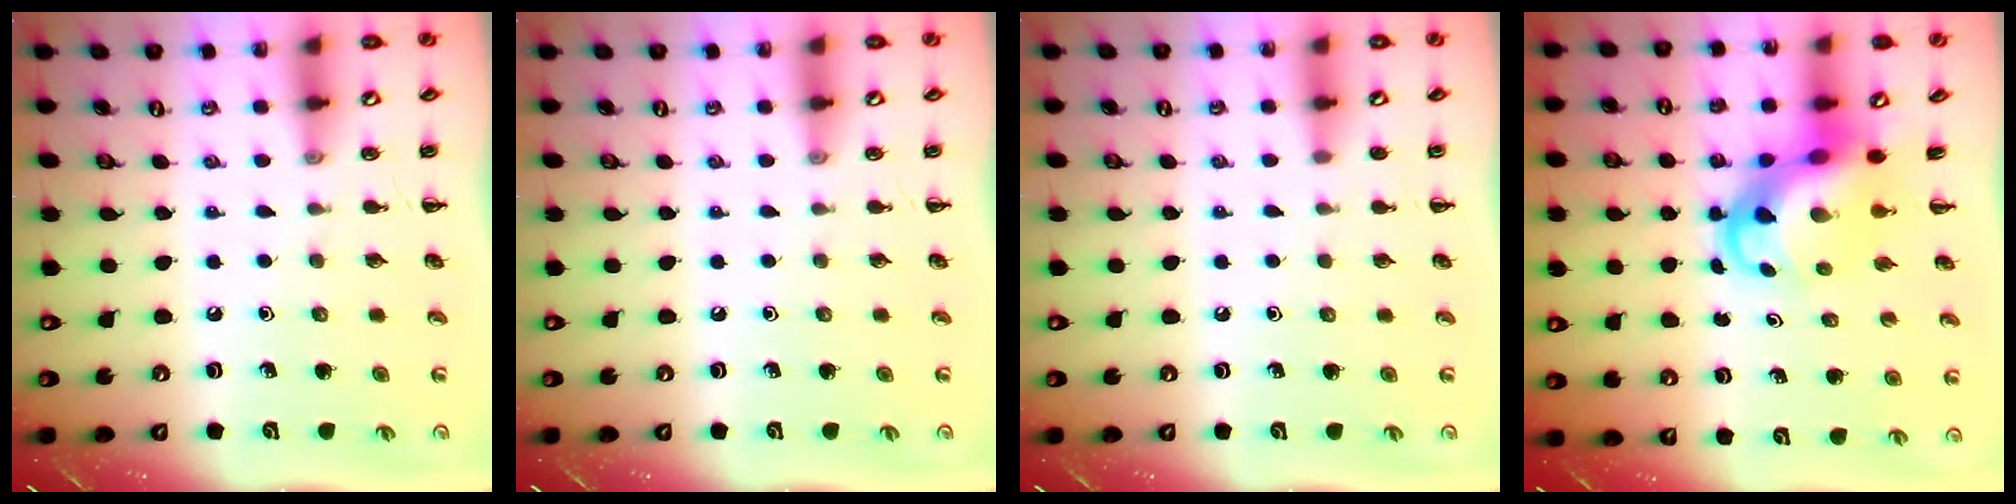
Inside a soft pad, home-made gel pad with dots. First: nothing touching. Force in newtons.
{"total": 0.0}
{"total": 0.5, "press": 0.5, "slide": 0.1}
{"total": 6.6, "press": 6.3, "slide": 2.2}